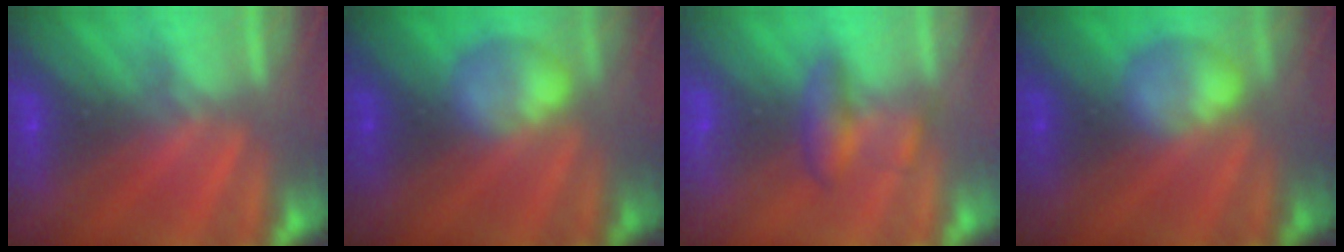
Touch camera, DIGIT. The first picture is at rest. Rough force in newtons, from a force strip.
{"total": 2.6}
{"total": 2.1}
{"total": 2.6}